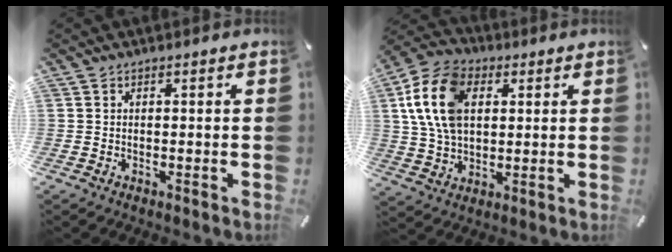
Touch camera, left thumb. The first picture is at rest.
{"total": 14.9, "force": [3.8, 10.5, 9.8], "torque": [-0.227, 0.014, 0.068]}